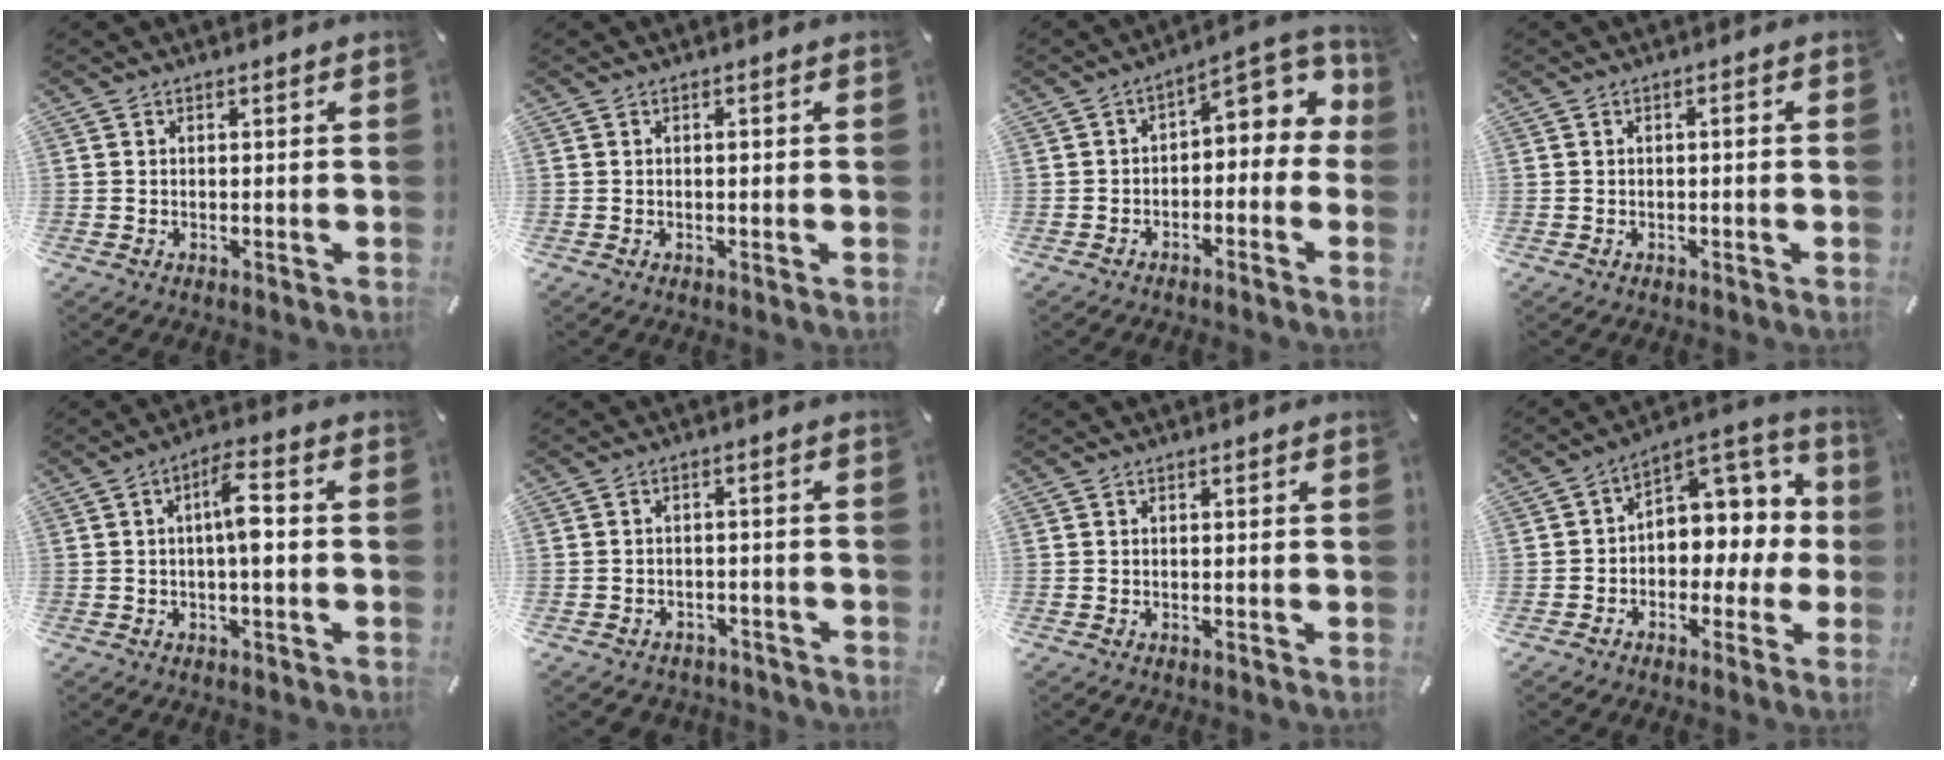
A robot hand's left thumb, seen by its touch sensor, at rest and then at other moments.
{"total": 0.7, "force": [0.0, 0.4, 0.6], "torque": [-0.012, 0.000, 0.000]}
{"total": 8.2, "force": [1.0, 4.7, 6.6], "torque": [-0.074, -0.019, 0.011]}
{"total": 0.6, "force": [-0.2, 0.1, 0.6], "torque": [-0.012, -0.001, -0.003]}
{"total": 7.0, "force": [0.0, 2.0, 6.7], "torque": [-0.117, 0.013, -0.005]}
{"total": 2.8, "force": [-2.1, 1.8, 0.5], "torque": [-0.017, 0.009, -0.045]}
{"total": 0.0}
{"total": 8.4, "force": [1.0, 7.3, 4.0], "torque": [-0.053, -0.015, 0.022]}